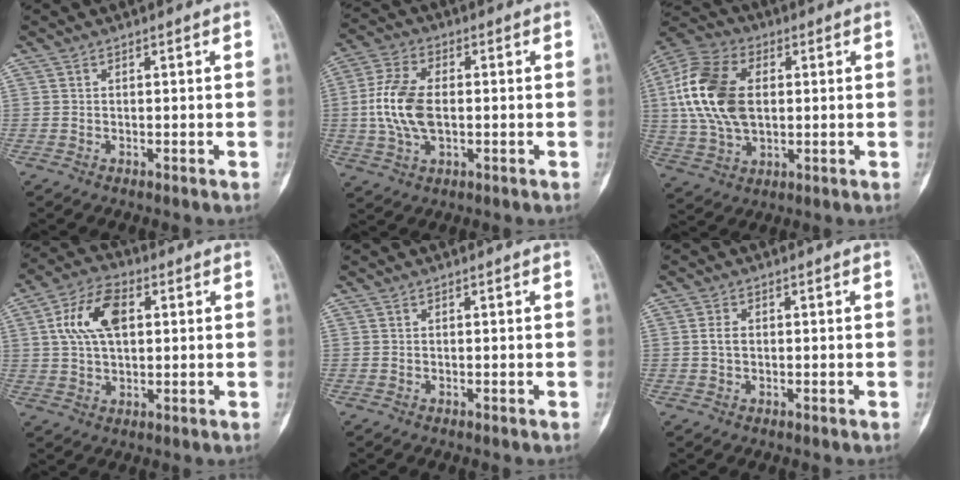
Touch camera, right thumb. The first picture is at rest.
{"total": 11.2, "force": [-0.3, 6.4, 9.2], "torque": [-0.195, 0.010, -0.007]}
{"total": 17.6, "force": [2.3, 11.0, 13.5], "torque": [-0.273, 0.010, 0.040]}
{"total": 11.0, "force": [2.6, 6.4, 8.6], "torque": [-0.157, 0.012, 0.043]}
{"total": 0.0}
{"total": 2.0, "force": [0.1, 1.4, 1.5], "torque": [-0.026, 0.004, 0.001]}